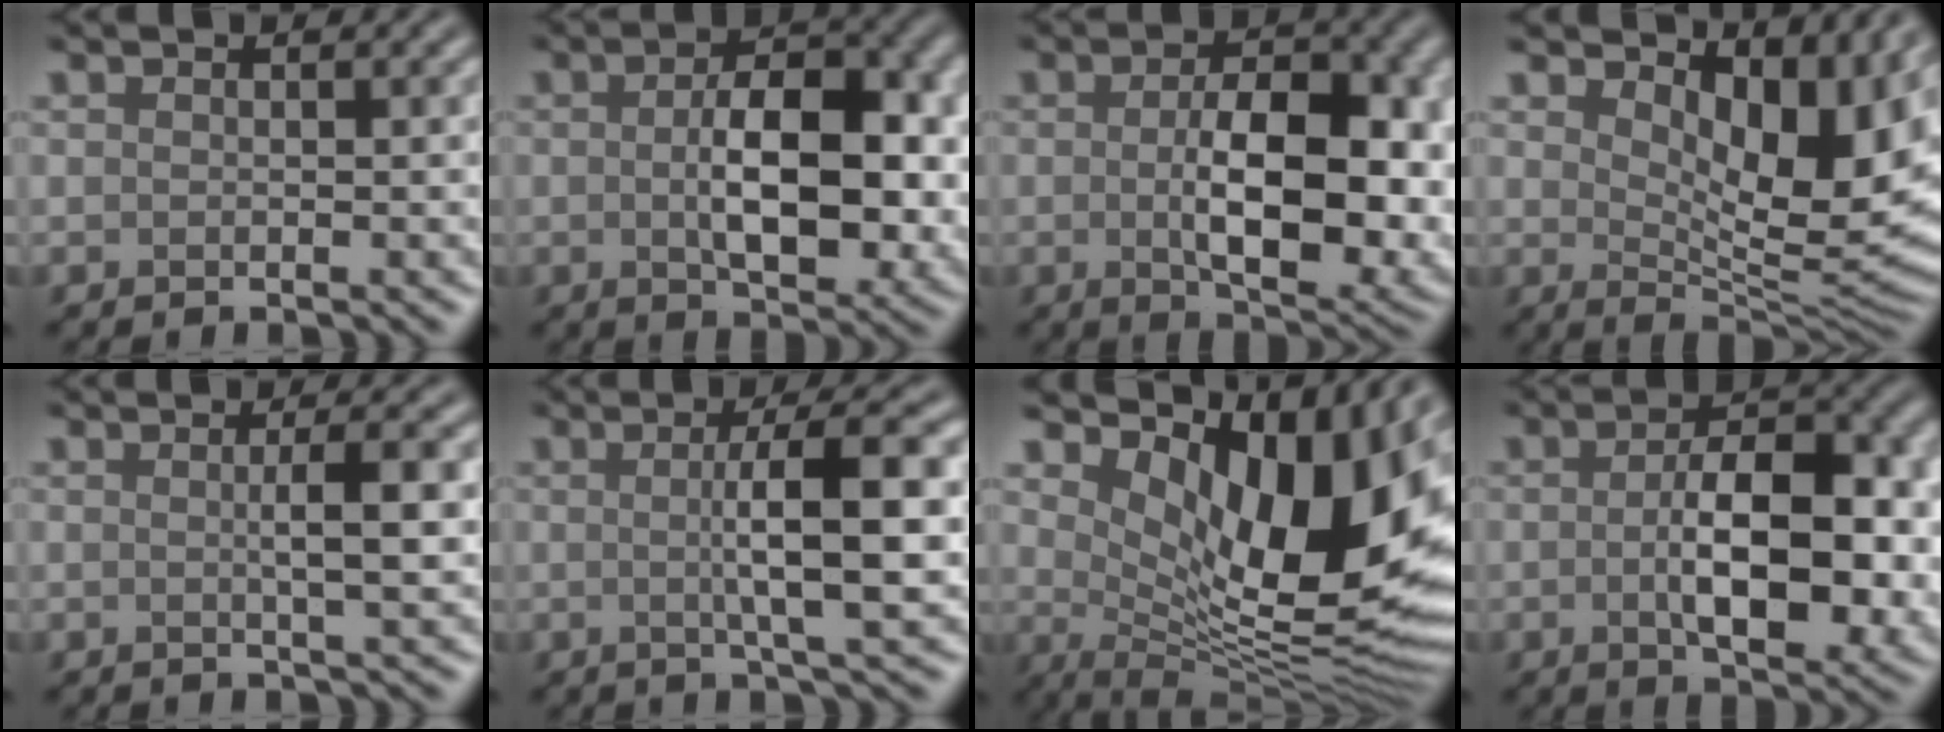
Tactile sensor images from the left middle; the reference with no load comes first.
{"total": 8.5, "force": [-0.1, 4.4, 7.3], "torque": [-0.119, -0.003, -0.001]}
{"total": 10.1, "force": [-0.6, 4.9, 8.8], "torque": [-0.135, -0.011, -0.001]}
{"total": 9.1, "force": [3.5, 4.3, 7.3], "torque": [-0.114, -0.014, 0.055]}
{"total": 3.3, "force": [0.2, 0.7, 3.2], "torque": [-0.046, 0.002, -0.001]}
{"total": 6.9, "force": [0.3, 1.3, 6.8], "torque": [-0.099, 0.009, 0.002]}
{"total": 13.7, "force": [4.0, 6.0, 11.6], "torque": [-0.159, -0.010, 0.073]}
{"total": 9.1, "force": [-0.7, 4.3, 7.9], "torque": [-0.126, -0.007, -0.008]}